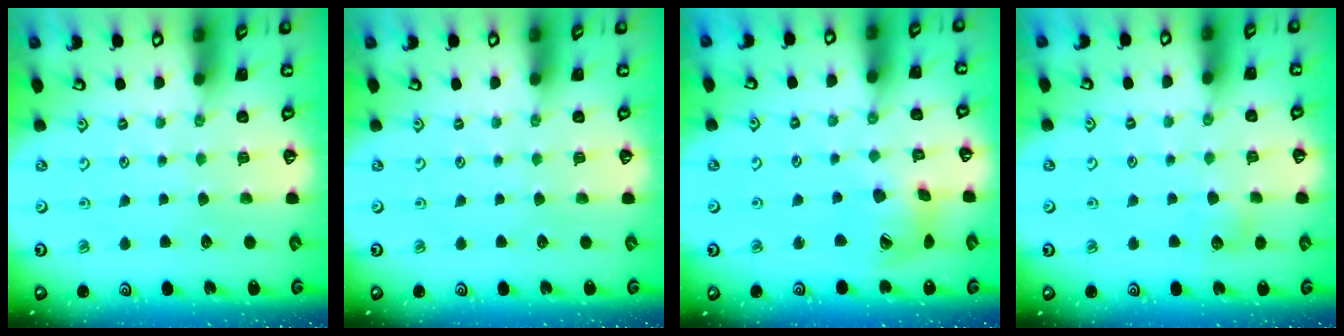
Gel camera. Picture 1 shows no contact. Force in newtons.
{"total": 0.0}
{"total": 11.4, "press": 11.3, "slide": 1.3}
{"total": 6.5, "press": 6.4, "slide": 0.9}